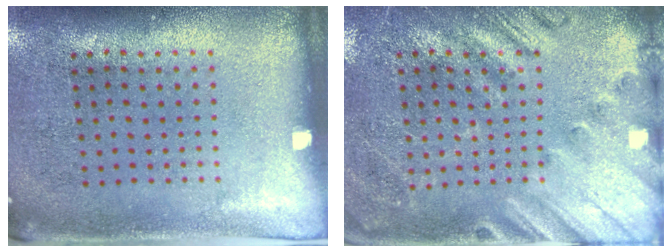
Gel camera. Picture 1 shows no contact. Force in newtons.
{"total": 2.2, "press": 1.8, "slide": 1.2}